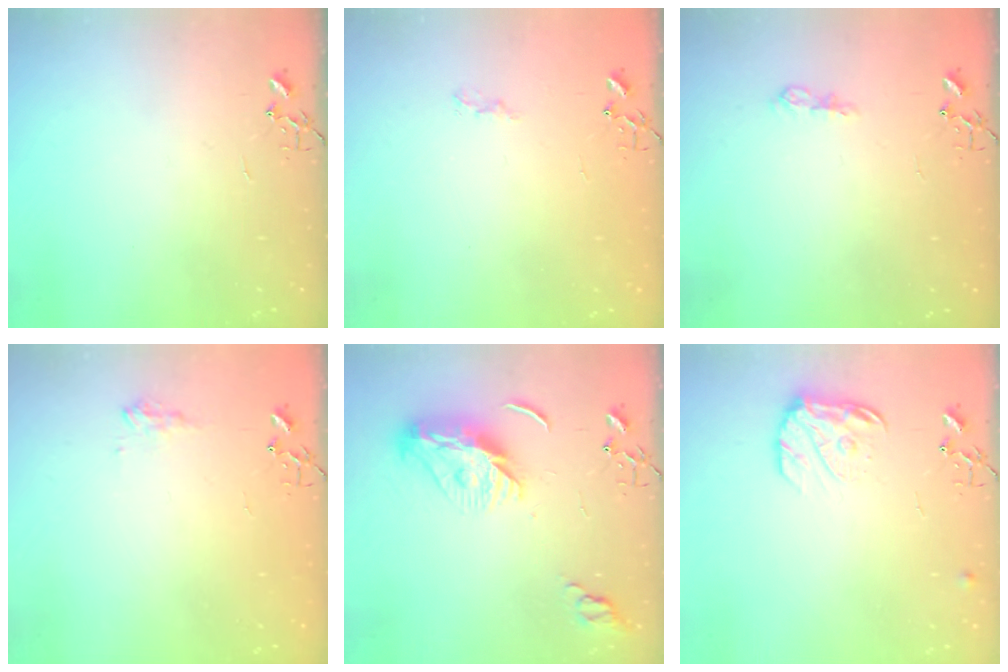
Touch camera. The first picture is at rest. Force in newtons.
{"total": 5.6, "press": 5.6, "slide": 0.6}
{"total": 7.9, "press": 7.9, "slide": 0.9}
{"total": 7.7, "press": 7.7, "slide": 0.4}
{"total": 10.9, "press": 10.9, "slide": 0.9}
{"total": 11.5, "press": 11.5, "slide": 0.6}